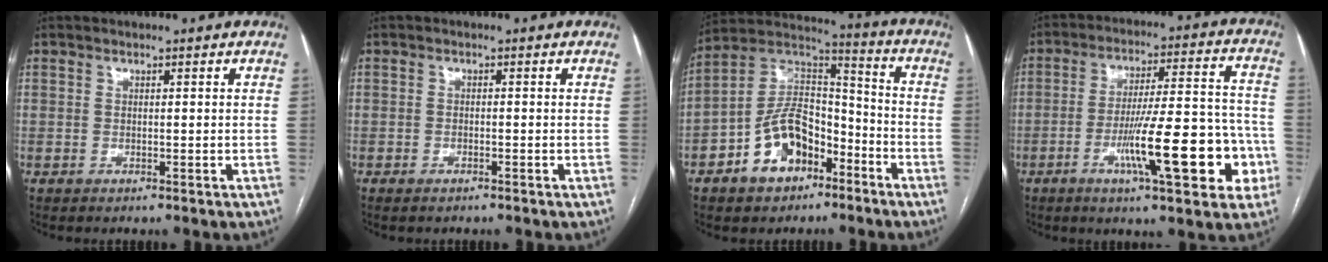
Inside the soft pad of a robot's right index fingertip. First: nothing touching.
{"total": 1.1, "force": [-0.9, 0.3, 0.5], "torque": [-0.011, -0.002, -0.011]}
{"total": 12.9, "force": [-6.5, 7.6, 8.2], "torque": [-0.165, 0.030, -0.113]}
{"total": 17.1, "force": [-6.0, 3.1, 15.7], "torque": [-0.227, 0.019, -0.084]}